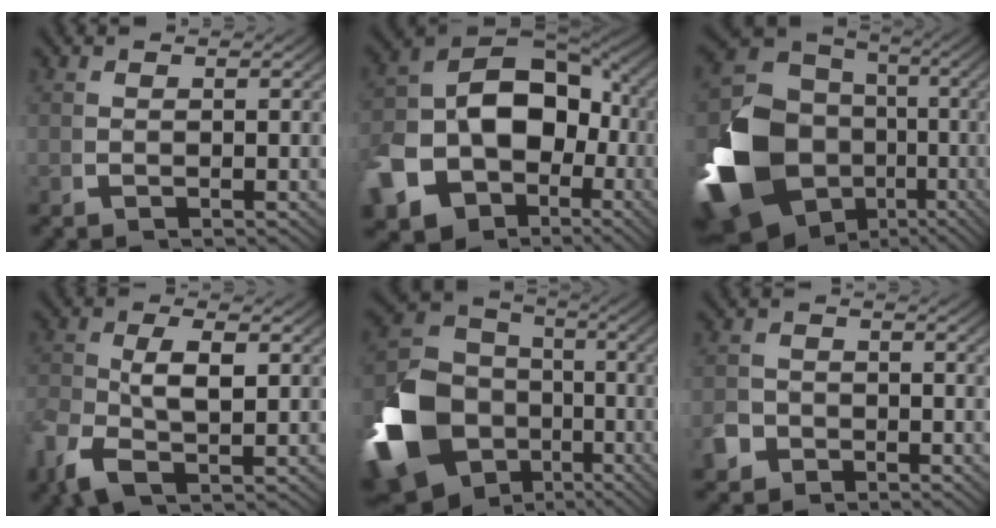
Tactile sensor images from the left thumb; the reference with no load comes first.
{"total": 18.8, "force": [-4.0, 14.3, 11.5], "torque": [-0.254, -0.072, -0.043]}
{"total": 19.2, "force": [-3.1, 14.1, 12.6], "torque": [-0.298, -0.077, -0.022]}
{"total": 4.6, "force": [-1.0, 2.4, 3.8], "torque": [-0.089, -0.013, -0.010]}
{"total": 16.8, "force": [-3.8, 13.1, 9.9], "torque": [-0.237, -0.064, -0.041]}
{"total": 3.2, "force": [-2.0, 2.4, 0.5], "torque": [-0.021, -0.016, -0.032]}